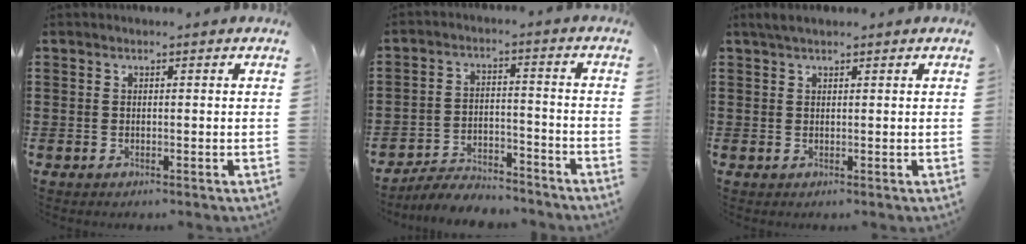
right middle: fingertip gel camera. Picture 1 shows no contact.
{"total": 5.6, "force": [-5.4, 0.9, 1.0], "torque": [-0.015, 0.011, -0.106]}
{"total": 1.2, "force": [0.9, 0.2, 0.7], "torque": [-0.016, 0.002, 0.016]}